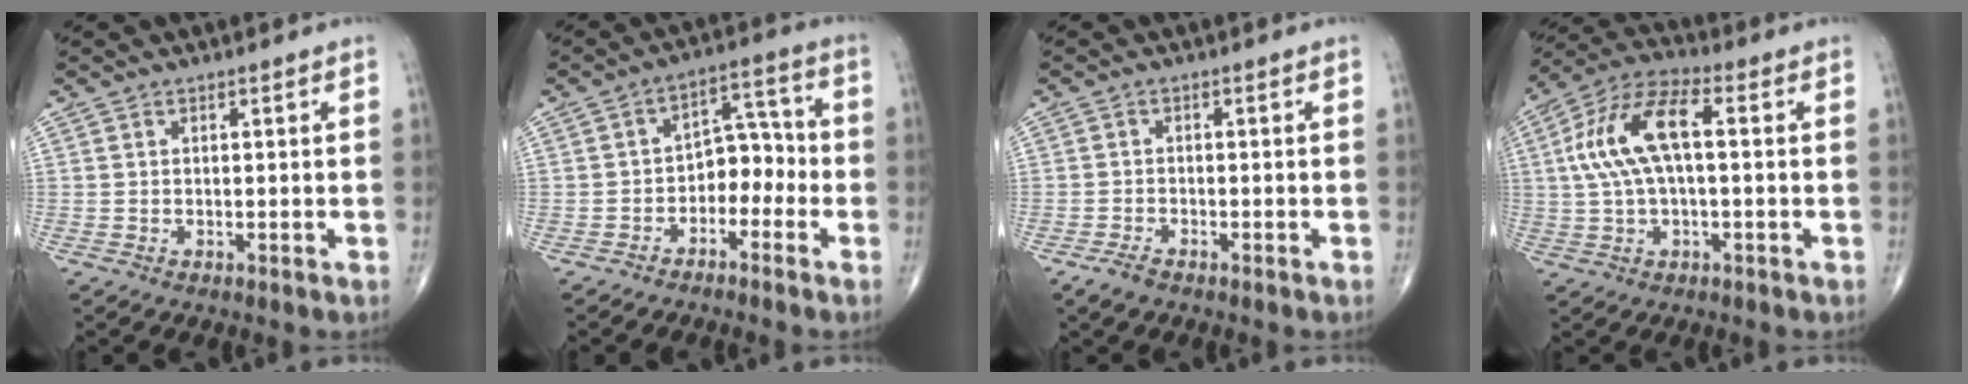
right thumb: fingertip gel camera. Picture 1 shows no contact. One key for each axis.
{"total": 7.5, "fx": -2.7, "fy": 5.1, "fz": 4.8, "tx": -0.035, "ty": 0.047, "tz": -0.055}
{"total": 2.5, "fx": -1.9, "fy": 1.0, "fz": 1.3, "tx": -0.030, "ty": 0.003, "tz": -0.034}
{"total": 13.2, "fx": 1.5, "fy": 5.8, "fz": 11.8, "tx": -0.246, "ty": 0.040, "tz": 0.025}